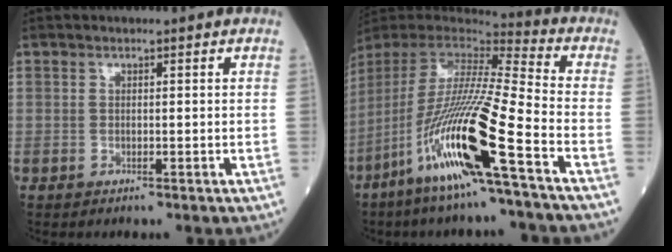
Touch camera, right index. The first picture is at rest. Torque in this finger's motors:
{"motor_torque": [1.70, -0.44, 1.05, 0.21]}